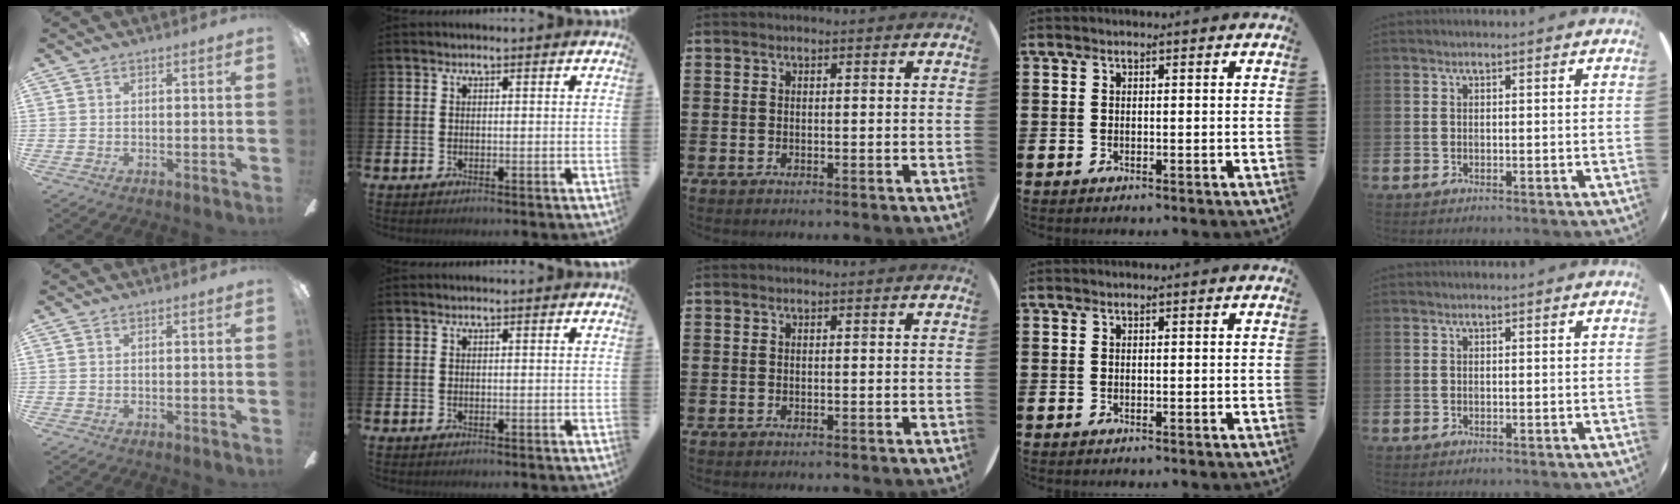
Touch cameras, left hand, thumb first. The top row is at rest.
{}